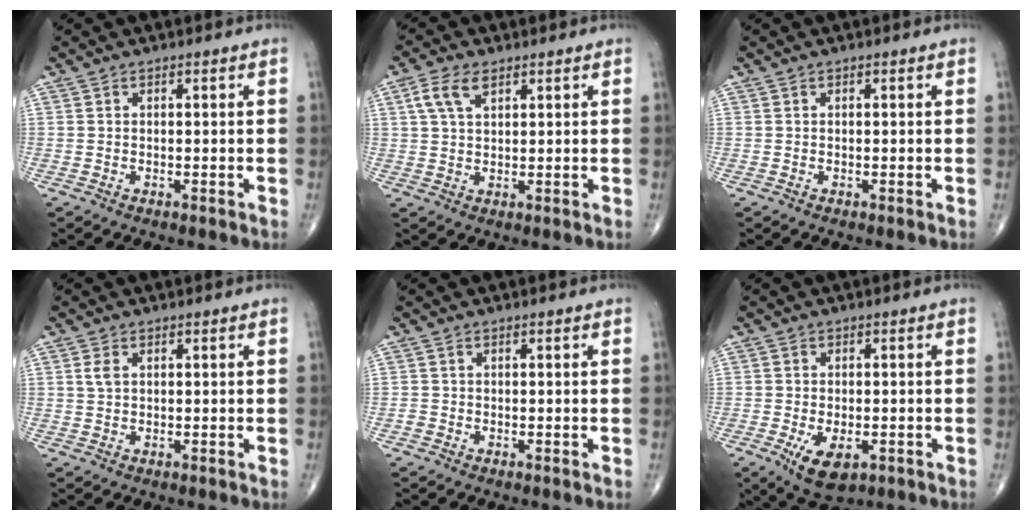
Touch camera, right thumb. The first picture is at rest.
{"total": 5.1, "force": [2.4, 2.7, 3.6], "torque": [-0.072, 0.004, 0.049]}
{"total": 0.0}
{"total": 1.9, "force": [0.6, 1.1, 1.3], "torque": [-0.029, 0.003, 0.015]}
{"total": 0.7, "force": [-0.3, 0.6, 0.1], "torque": [-0.002, 0.003, -0.007]}
{"total": 7.0, "force": [-2.6, 3.8, 5.4], "torque": [-0.086, -0.004, -0.033]}